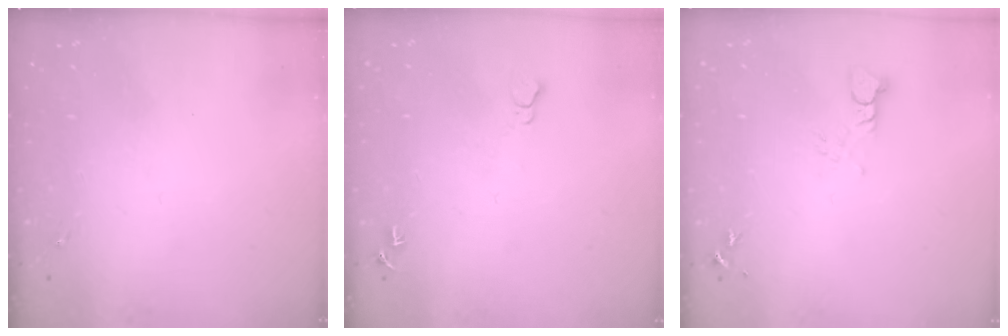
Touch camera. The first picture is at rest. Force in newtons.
{"total": 5.7, "press": 5.7, "slide": 0.7}
{"total": 3.3, "press": 3.3, "slide": 0.4}